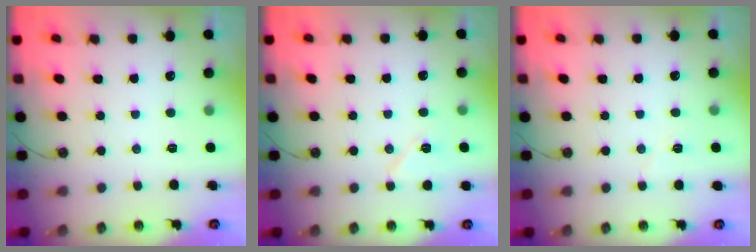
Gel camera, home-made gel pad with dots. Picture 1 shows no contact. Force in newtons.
{"total": 6.8, "press": 6.5, "slide": 1.8}
{"total": 4.3, "press": 3.9, "slide": 2.0}